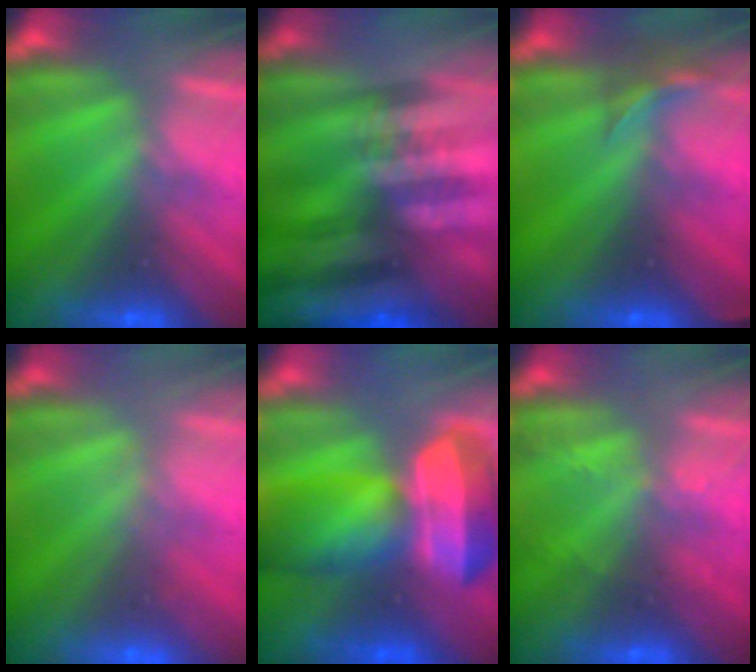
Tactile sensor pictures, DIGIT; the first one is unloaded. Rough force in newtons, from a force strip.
{"total": 7.4}
{"total": 2.9}
{"total": 1.6}
{"total": 10.5}
{"total": 2.1}